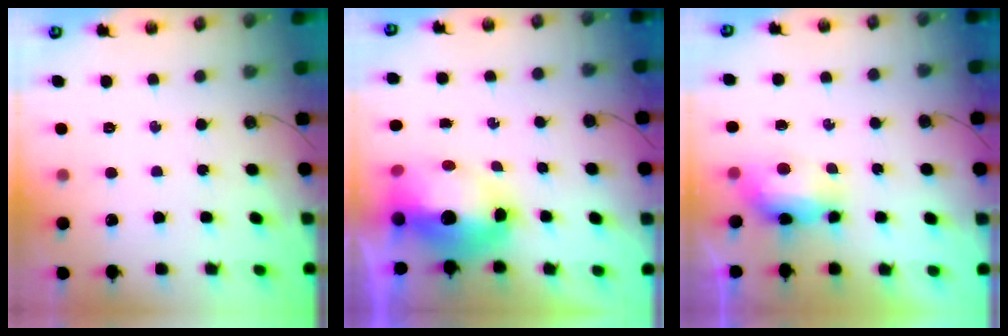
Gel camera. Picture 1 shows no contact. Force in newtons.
{"total": 12.7, "press": 12.6, "slide": 1.4}
{"total": 7.5, "press": 7.4, "slide": 1.0}